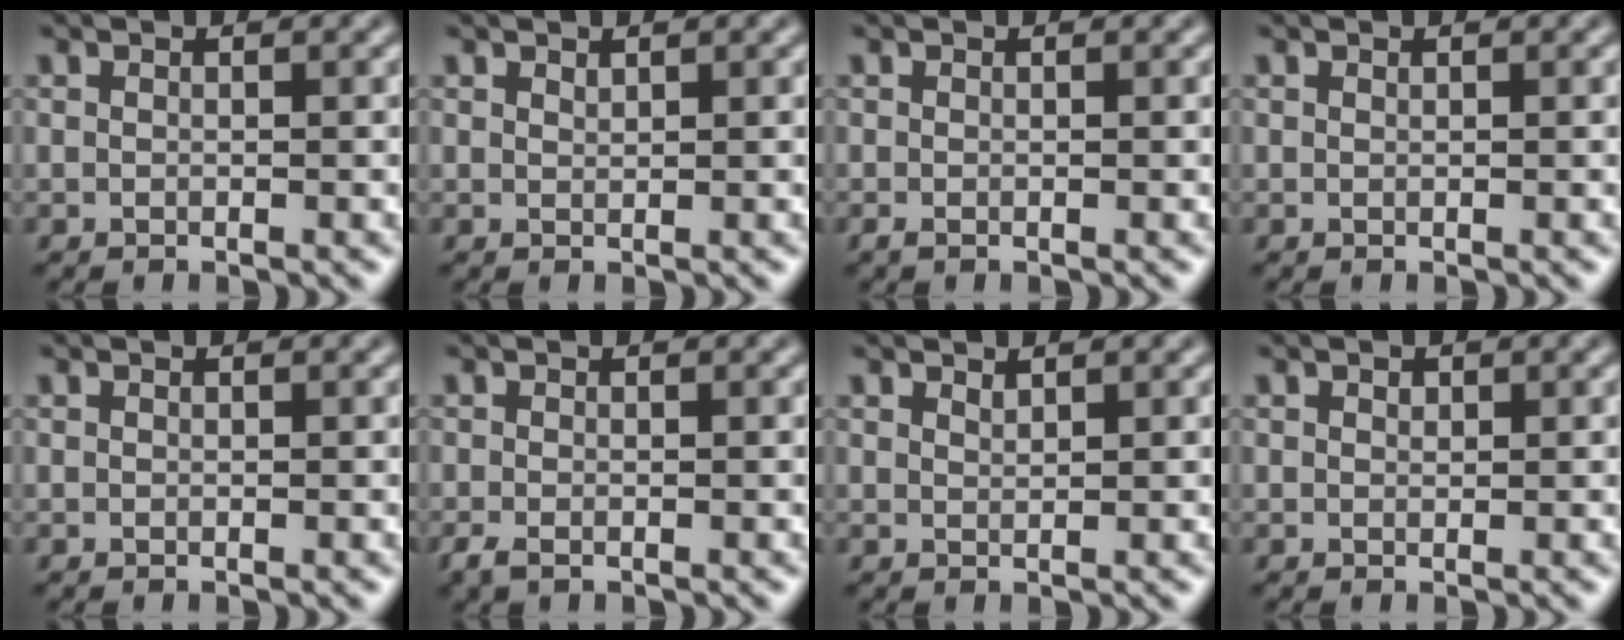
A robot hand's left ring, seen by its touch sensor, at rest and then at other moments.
{"total": 0.5, "force": [0.5, 0.1, 0.2], "torque": [-0.003, -0.002, 0.012]}
{"total": 0.5, "force": [-0.3, 0.1, 0.4], "torque": [-0.008, -0.005, -0.005]}
{"total": 0.0}
{"total": 0.0}
{"total": 1.3, "force": [-0.9, 0.5, 0.8], "torque": [-0.023, -0.007, -0.019]}
{"total": 0.7, "force": [0.7, 0.1, 0.2], "torque": [-0.002, -0.002, 0.015]}
{"total": 0.6, "force": [0.3, 0.4, 0.2], "torque": [-0.003, -0.002, 0.004]}